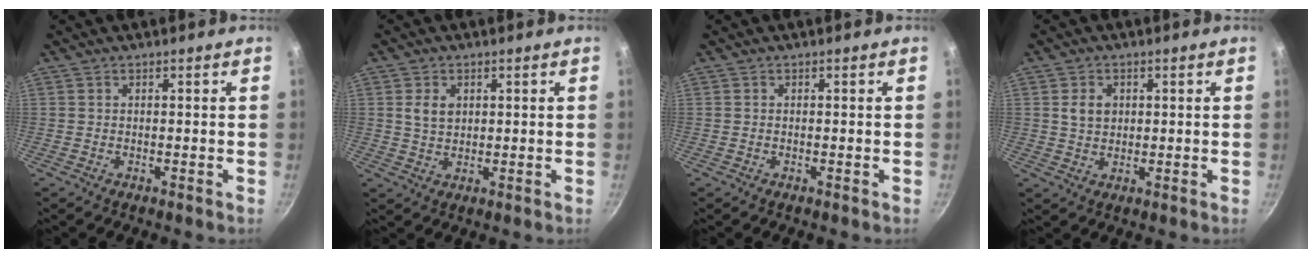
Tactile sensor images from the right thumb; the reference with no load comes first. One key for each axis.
{"total": 4.1, "fx": 1.1, "fy": 2.9, "fz": 2.6, "tx": -0.036, "ty": -0.005, "tz": 0.022}
{"total": 0.0}
{"total": 4.0, "fx": 0.9, "fy": 3.2, "fz": 2.3, "tx": -0.026, "ty": -0.001, "tz": 0.017}